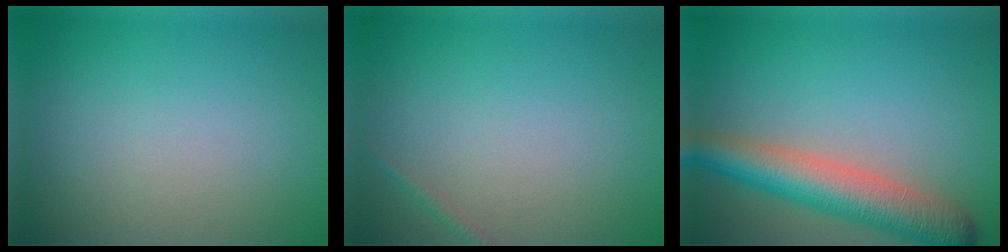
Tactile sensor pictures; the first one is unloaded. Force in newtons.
{"total": 0.7, "press": 0.7, "slide": 0.0}
{"total": 6.7, "press": 6.7, "slide": 0.3}